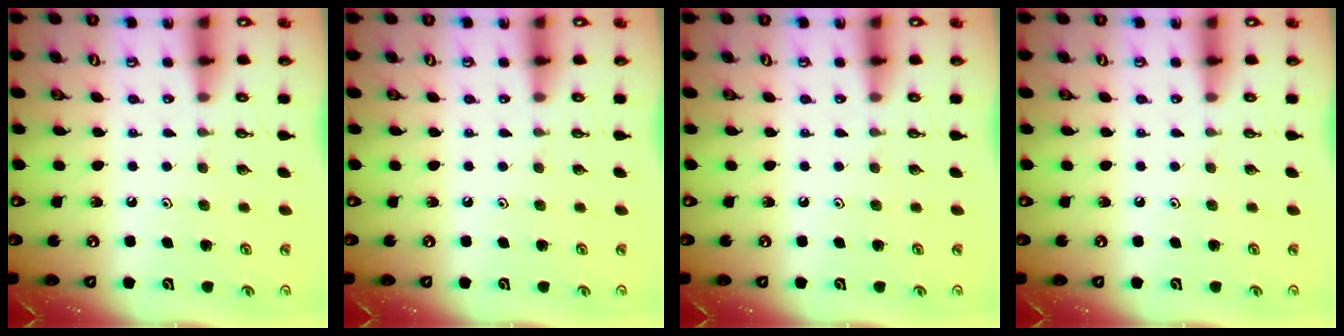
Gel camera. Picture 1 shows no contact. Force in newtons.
{"total": 0.0}
{"total": 0.0}
{"total": 0.0}